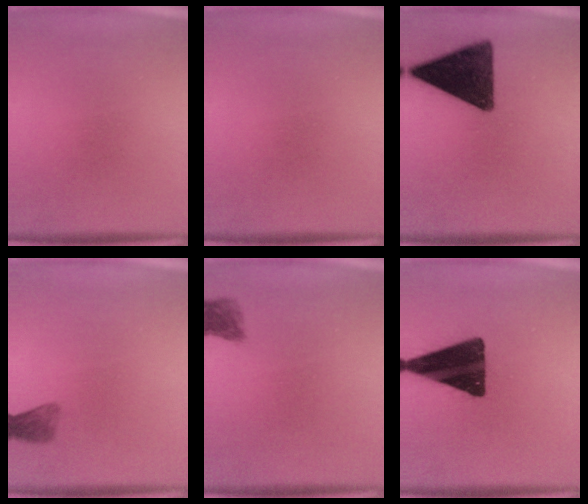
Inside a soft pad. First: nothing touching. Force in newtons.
{"total": 0.0}
{"total": 15.1}
{"total": 2.1}
{"total": 2.4}
{"total": 17.2}